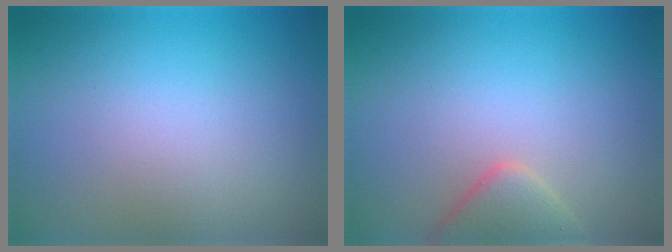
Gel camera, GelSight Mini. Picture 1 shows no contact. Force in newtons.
{"total": 2.8, "press": 2.8, "slide": 0.3}